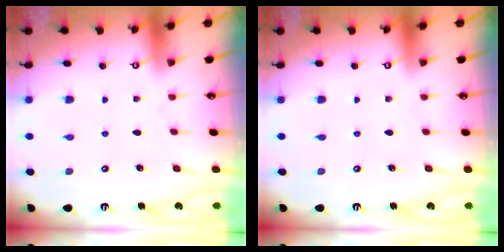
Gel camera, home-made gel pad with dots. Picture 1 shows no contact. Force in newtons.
{"total": 0.0}